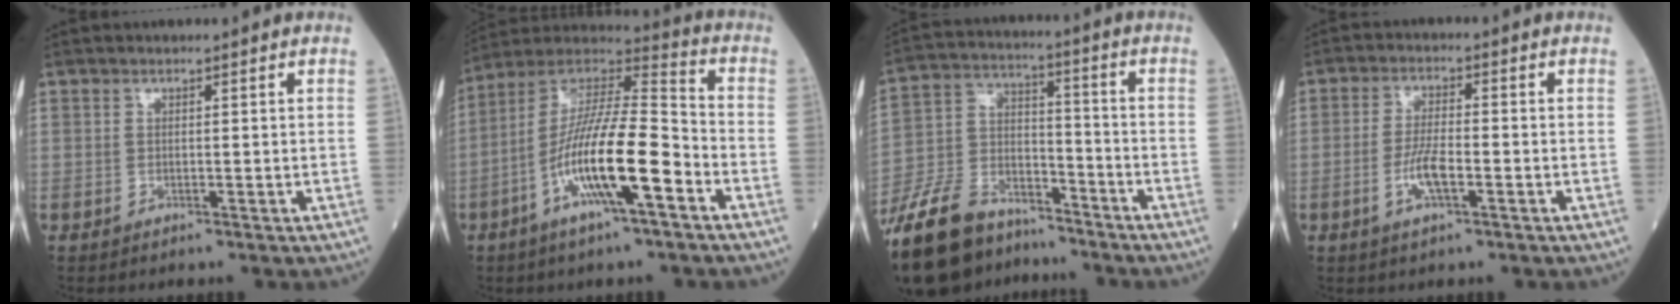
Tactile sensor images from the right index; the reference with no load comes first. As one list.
[{"total": 16.5, "force": [-6.0, 2.4, 15.2], "torque": [-0.288, 0.001, -0.111]}, {"total": 18.1, "force": [-14.3, 8.2, 7.5], "torque": [-0.179, 0.010, -0.257]}, {"total": 4.8, "force": [-1.8, 1.0, 4.4], "torque": [-0.088, 0.001, -0.035]}]